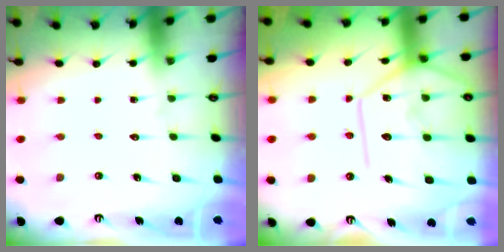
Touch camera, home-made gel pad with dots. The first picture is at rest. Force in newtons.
{"total": 16.4, "press": 16.3, "slide": 1.4}